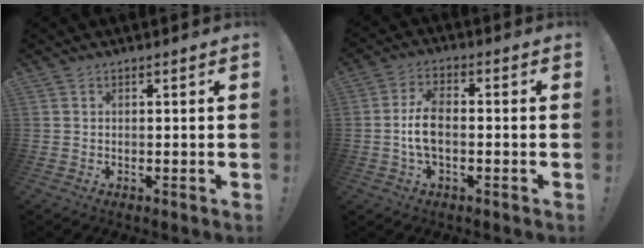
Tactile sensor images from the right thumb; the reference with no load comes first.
{"total": 7.6, "force": [-1.2, 3.8, 6.5], "torque": [-0.141, 0.004, -0.018]}